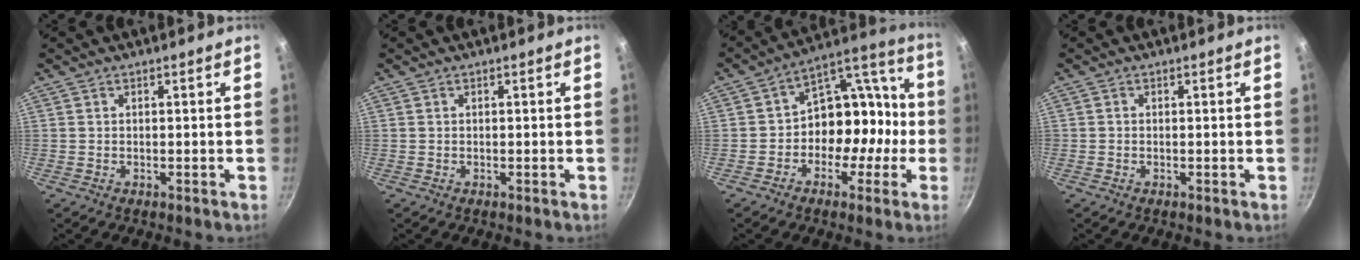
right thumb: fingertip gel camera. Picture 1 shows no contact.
{"total": 0.0}
{"total": 14.0, "force": [-2.9, 10.7, 8.5], "torque": [-0.059, 0.076, -0.049]}
{"total": 0.0}